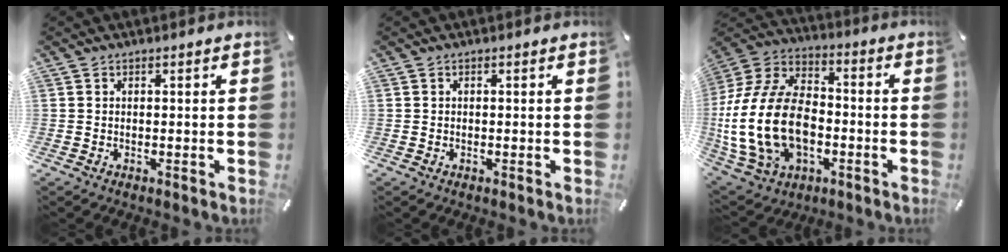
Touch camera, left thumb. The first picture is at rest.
{"total": 0.0}
{"total": 21.7, "force": [-4.4, 15.3, 14.8], "torque": [-0.313, 0.019, -0.072]}